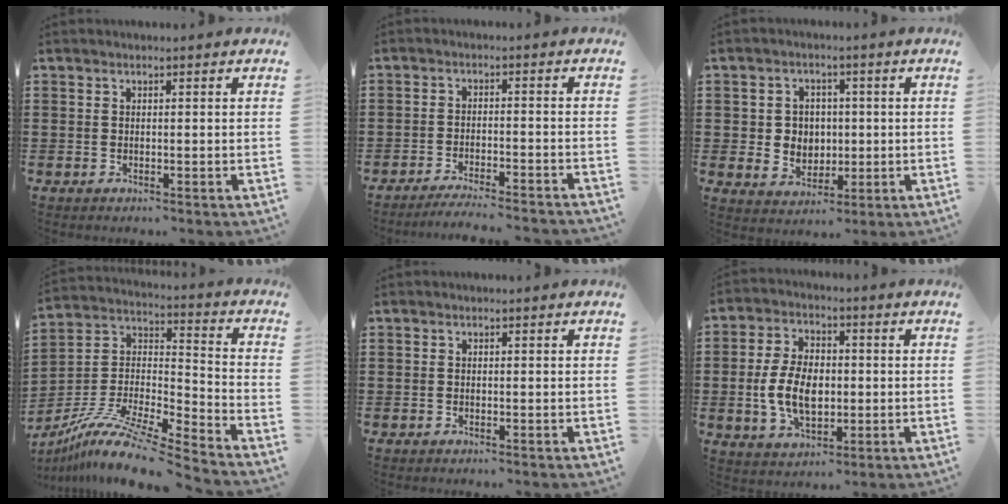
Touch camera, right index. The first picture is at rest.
{"total": 3.6, "force": [-3.5, -0.3, 0.8], "torque": [-0.016, -0.004, -0.070]}
{"total": 4.3, "force": [0.7, 4.2, 1.0], "torque": [-0.030, 0.011, 0.008]}
{"total": 12.1, "force": [-10.3, 0.8, 6.3], "torque": [-0.128, 0.005, -0.205]}
{"total": 0.0}
{"total": 8.7, "force": [-0.7, 5.4, 6.8], "torque": [-0.150, 0.009, -0.016]}